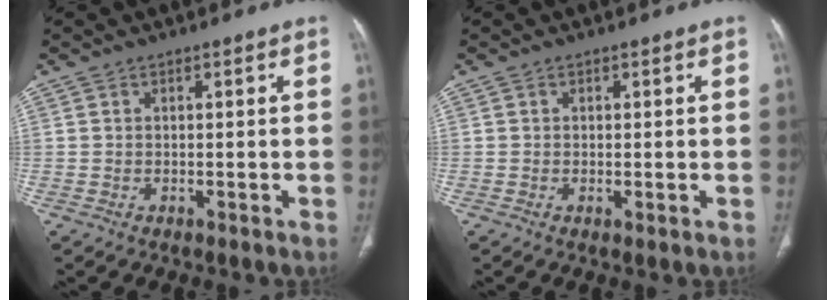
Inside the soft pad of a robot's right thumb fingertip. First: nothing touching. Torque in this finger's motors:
{"motor_torque": [-0.58, -0.23, -0.33, 0.01, -0.03]}